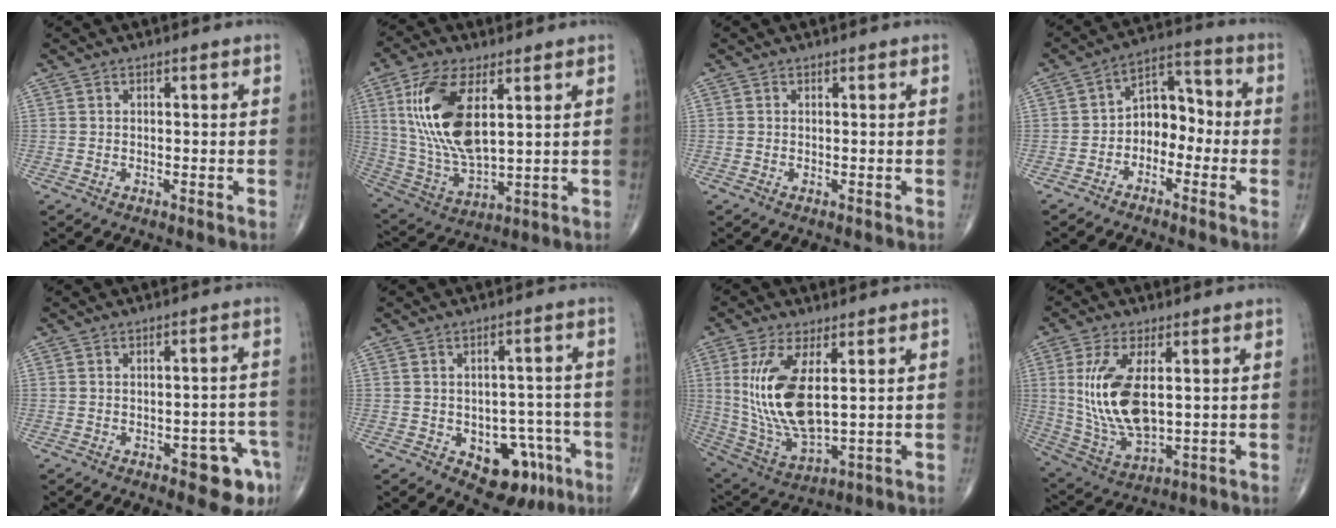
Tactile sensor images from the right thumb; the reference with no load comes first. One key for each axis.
{"total": 17.3, "fx": 5.0, "fy": 7.7, "fz": 14.7, "tx": -0.302, "ty": -0.019, "tz": 0.106}
{"total": 0.0}
{"total": 8.2, "fx": -2.2, "fy": 5.9, "fz": 5.4, "tx": -0.050, "ty": 0.045, "tz": -0.052}
{"total": 7.2, "fx": -3.6, "fy": 3.1, "fz": 5.4, "tx": -0.039, "ty": 0.022, "tz": -0.038}
{"total": 10.5, "fx": -4.6, "fy": 6.8, "fz": 6.6, "tx": -0.045, "ty": 0.032, "tz": -0.050}
{"total": 15.8, "fx": 3.0, "fy": 6.6, "fz": 14.1, "tx": -0.291, "ty": -0.024, "tz": 0.075}
{"total": 14.6, "fx": 2.1, "fy": 6.9, "fz": 12.6, "tx": -0.258, "ty": -0.016, "tz": 0.057}